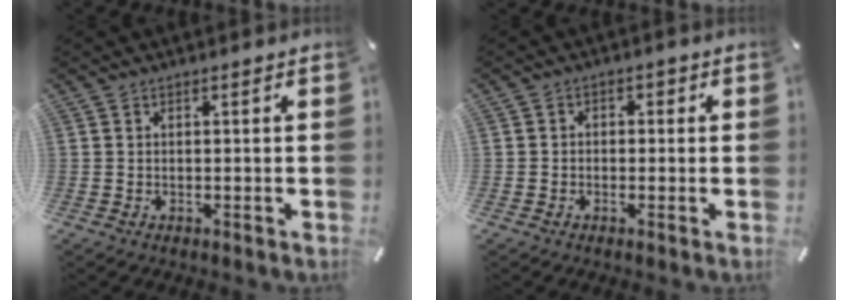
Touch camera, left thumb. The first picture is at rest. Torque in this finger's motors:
{"motor_torque": [0.00, -0.07, 0.01, 0.05, -0.03]}